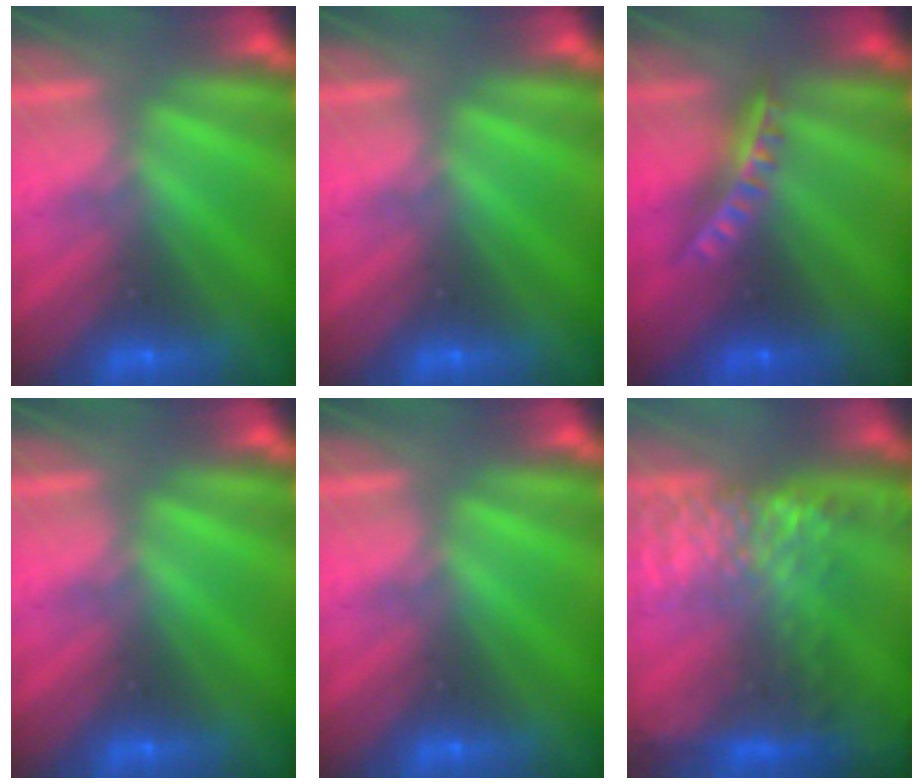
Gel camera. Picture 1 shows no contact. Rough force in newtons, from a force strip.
{"total": 0.0}
{"total": 7.2}
{"total": 0.0}
{"total": 0.0}
{"total": 7.4}